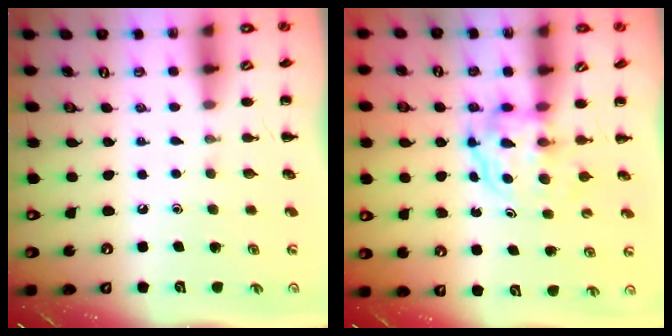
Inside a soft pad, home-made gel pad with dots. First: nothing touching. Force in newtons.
{"total": 3.7, "press": 3.7, "slide": 0.2}